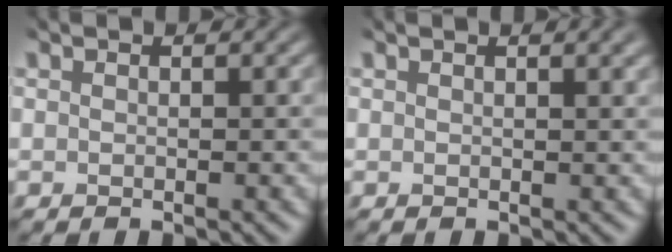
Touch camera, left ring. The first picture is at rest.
{"total": 3.5, "force": [2.2, 1.2, 2.5], "torque": [-0.032, 0.022, 0.013]}